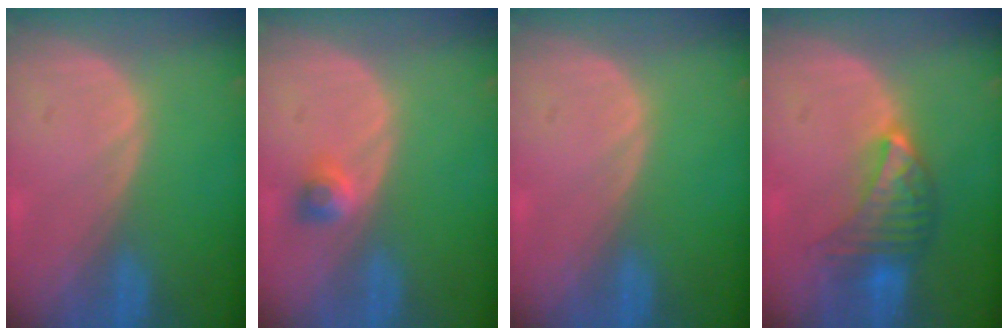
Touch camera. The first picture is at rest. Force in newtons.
{"total": 2.4, "press": 2.0, "slide": 1.3}
{"total": 0.0}
{"total": 6.8, "press": 6.4, "slide": 2.3}